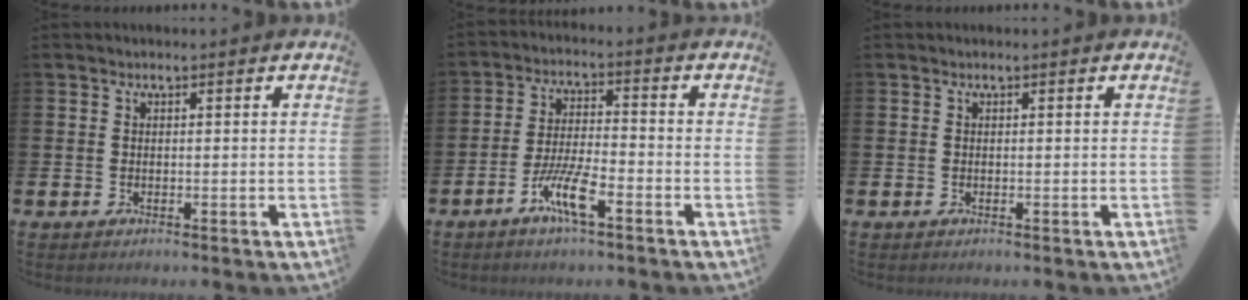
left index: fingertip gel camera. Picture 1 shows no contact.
{"total": 6.5, "force": [-3.3, 1.3, 5.5], "torque": [-0.118, -0.006, -0.062]}
{"total": 0.0}